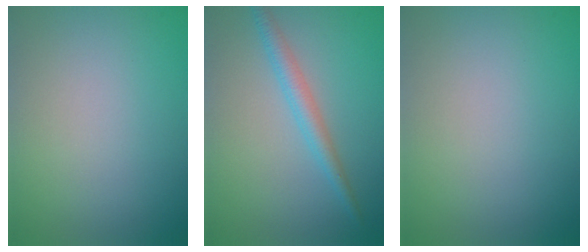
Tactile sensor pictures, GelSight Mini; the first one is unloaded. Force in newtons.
{"total": 2.4, "press": 2.4, "slide": 0.1}
{"total": 0.0}